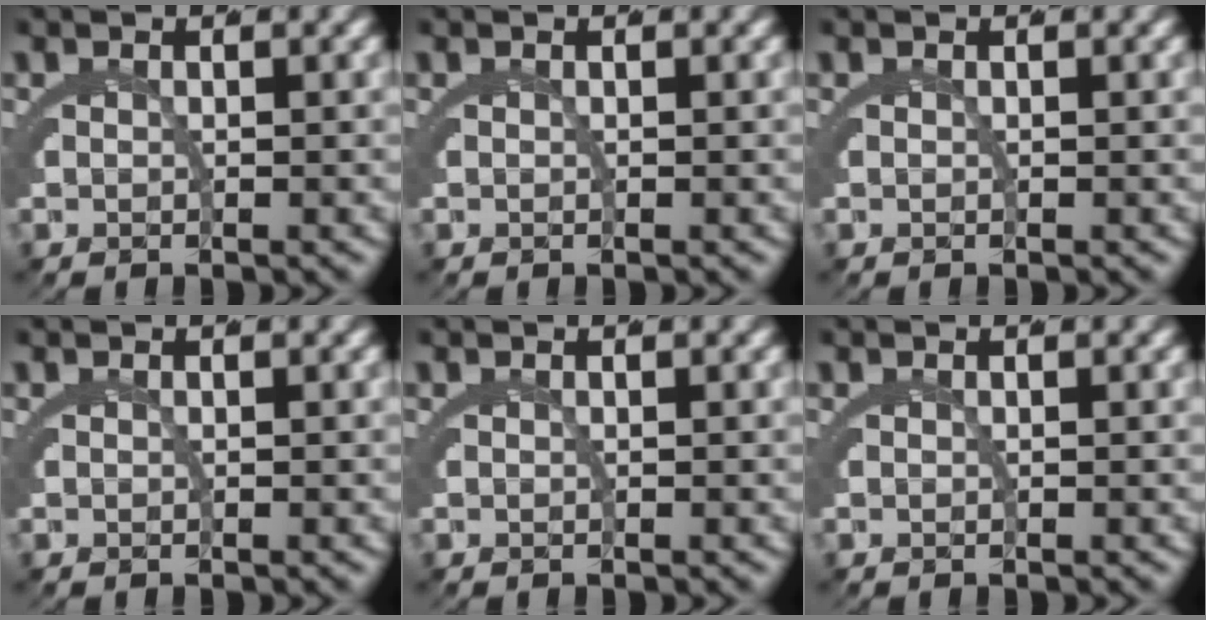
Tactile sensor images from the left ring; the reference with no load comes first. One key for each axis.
{"total": 0.0}
{"total": 0.0}
{"total": 0.0}
{"total": 0.0}
{"total": 0.0}